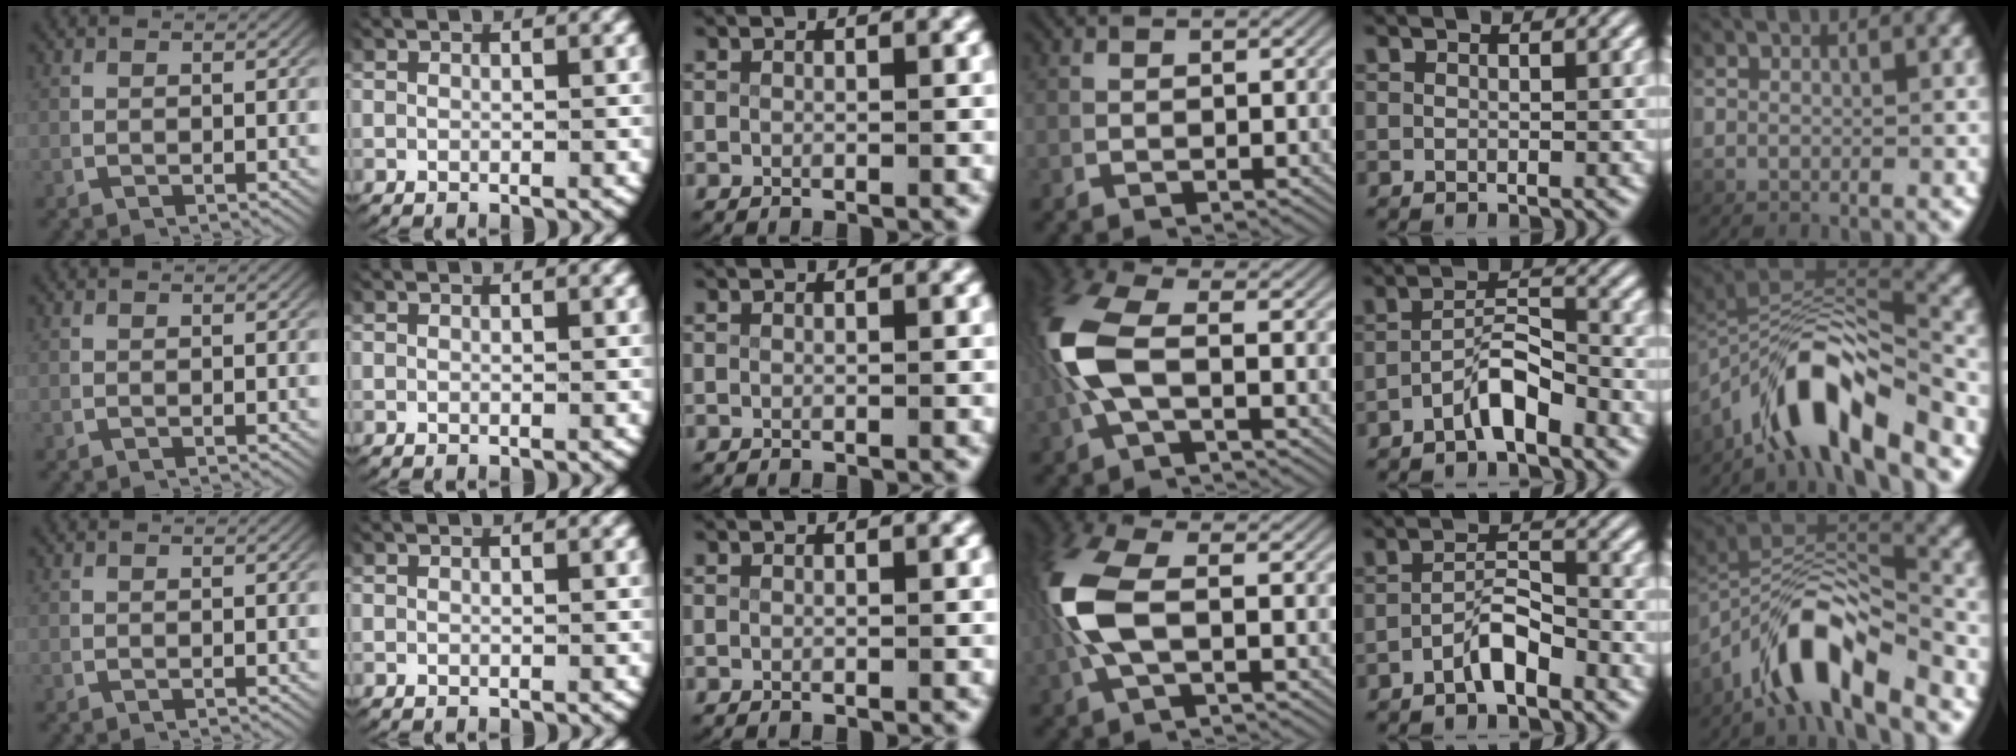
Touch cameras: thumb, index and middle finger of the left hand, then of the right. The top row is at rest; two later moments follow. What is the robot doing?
{"motion": "lift_and_place", "object": "fork"}